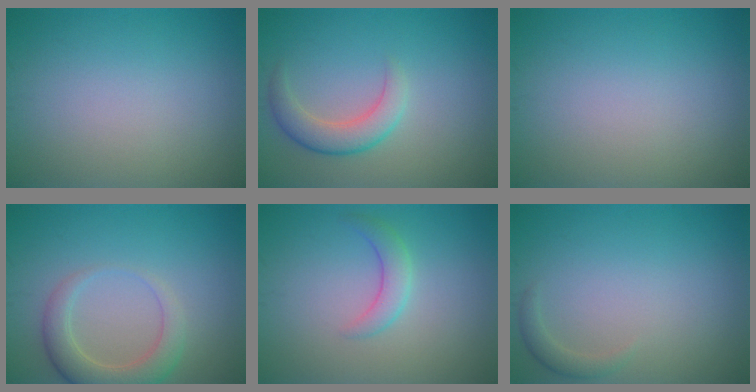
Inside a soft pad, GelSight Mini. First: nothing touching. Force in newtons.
{"total": 3.4, "press": 3.4, "slide": 0.2}
{"total": 0.0}
{"total": 4.1, "press": 4.0, "slide": 0.5}
{"total": 2.1, "press": 2.1, "slide": 0.1}
{"total": 1.2, "press": 1.2, "slide": 0.2}